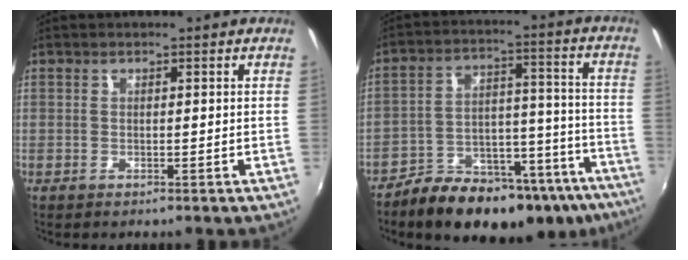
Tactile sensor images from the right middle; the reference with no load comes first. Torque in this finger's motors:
{"motor_torque": [0.93, -1.21, 0.16, 0.09]}